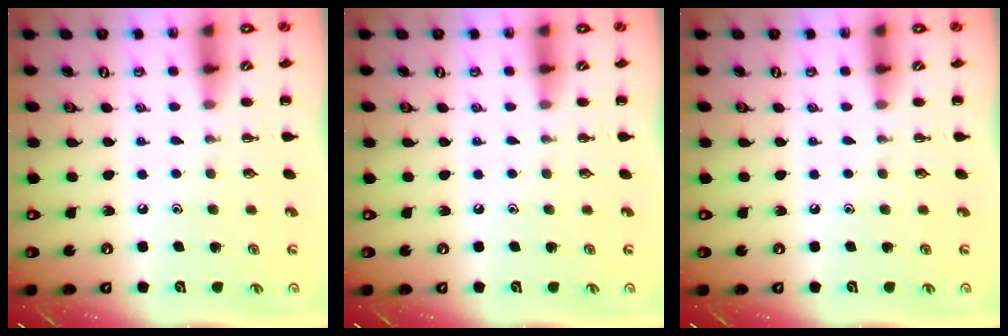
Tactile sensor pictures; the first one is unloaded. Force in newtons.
{"total": 0.0}
{"total": 0.0}